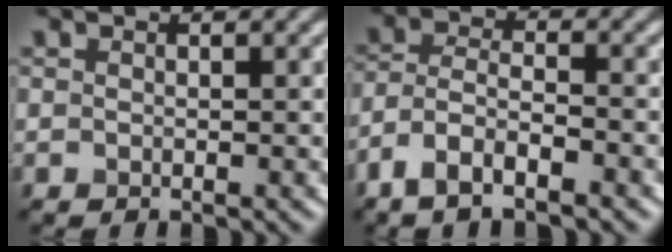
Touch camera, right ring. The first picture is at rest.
{"total": 4.6, "force": [-3.2, 1.4, 2.9], "torque": [-0.059, -0.001, -0.067]}